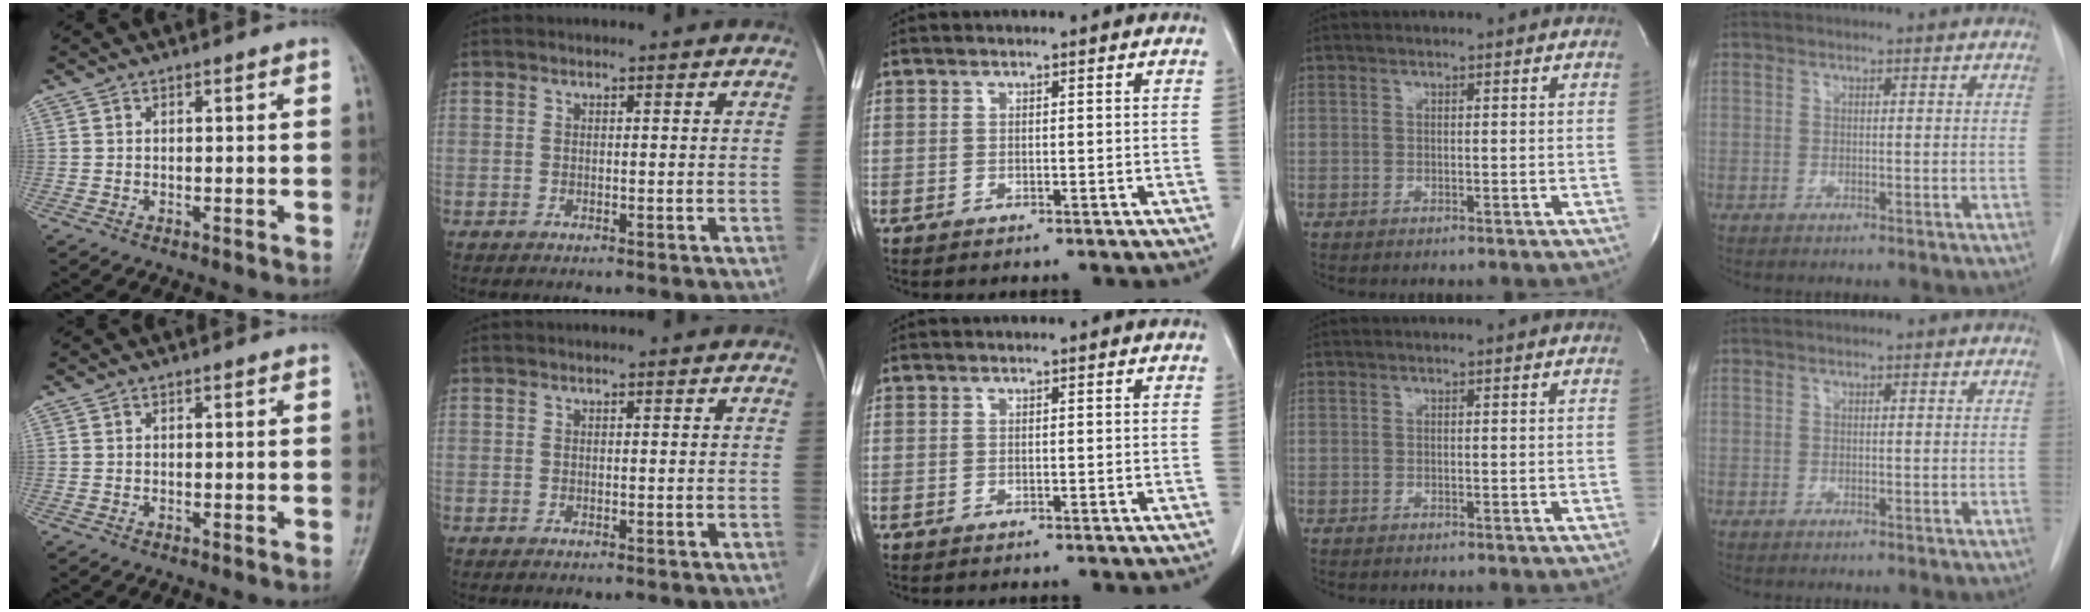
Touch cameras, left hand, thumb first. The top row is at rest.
{}